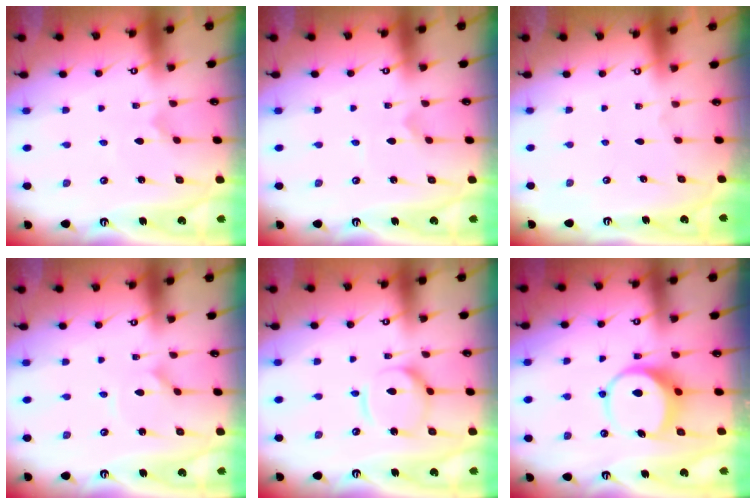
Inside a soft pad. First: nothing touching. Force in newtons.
{"total": 0.8, "press": 0.8, "slide": 0.1}
{"total": 0.0}
{"total": 0.9, "press": 0.9, "slide": 0.0}
{"total": 10.7, "press": 10.7, "slide": 0.9}
{"total": 9.8, "press": 9.7, "slide": 1.1}